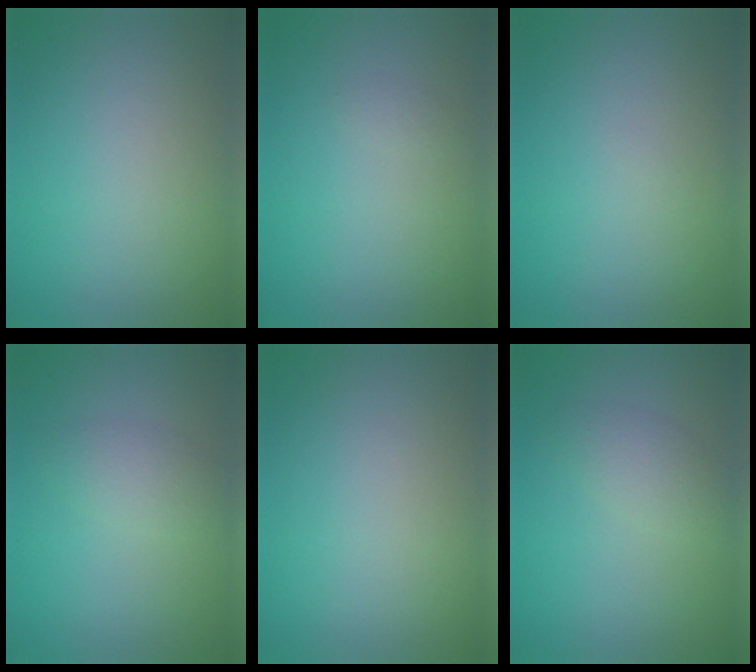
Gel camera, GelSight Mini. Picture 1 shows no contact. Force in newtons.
{"total": 0.6, "press": 0.6, "slide": 0.0}
{"total": 0.0}
{"total": 2.2, "press": 2.2, "slide": 0.0}
{"total": 0.0}
{"total": 2.2, "press": 2.2, "slide": 0.1}